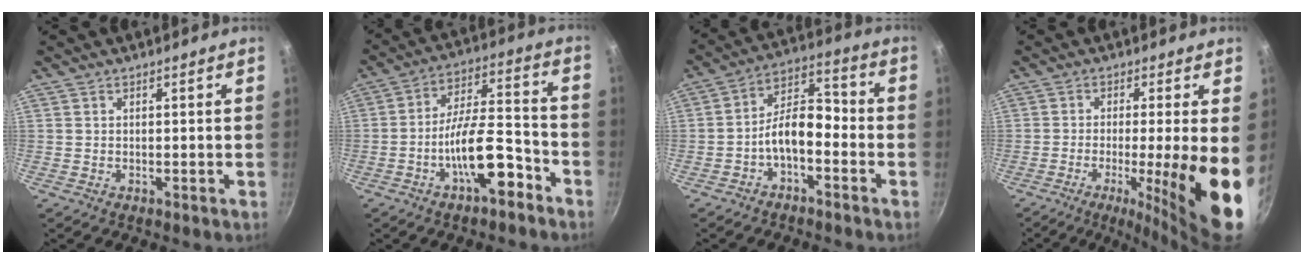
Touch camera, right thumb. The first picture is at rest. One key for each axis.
{"total": 13.2, "fx": -6.6, "fy": 4.7, "fz": 10.5, "tx": -0.153, "ty": 0.057, "tz": -0.110}
{"total": 8.7, "fx": -3.6, "fy": 4.4, "fz": 6.5, "tx": -0.096, "ty": 0.057, "tz": -0.071}
{"total": 14.1, "fx": -3.2, "fy": 1.1, "fz": 13.7, "tx": -0.198, "ty": -0.008, "tz": -0.046}